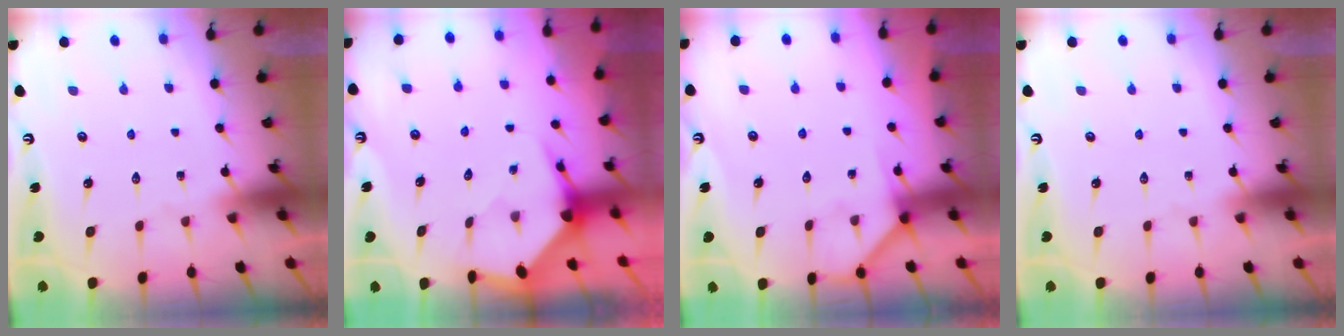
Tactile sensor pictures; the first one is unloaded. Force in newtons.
{"total": 3.6, "press": 3.6, "slide": 0.4}
{"total": 4.0, "press": 3.9, "slide": 0.6}
{"total": 0.0}